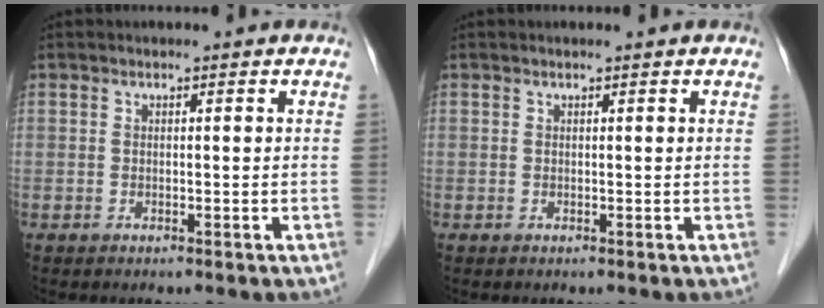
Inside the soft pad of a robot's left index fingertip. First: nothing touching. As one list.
[{"total": 0.0}]